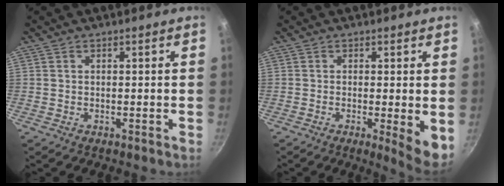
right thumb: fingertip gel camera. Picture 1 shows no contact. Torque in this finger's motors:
{"motor_torque": [-0.21, 0.44, -0.08, 0.07, 0.05]}